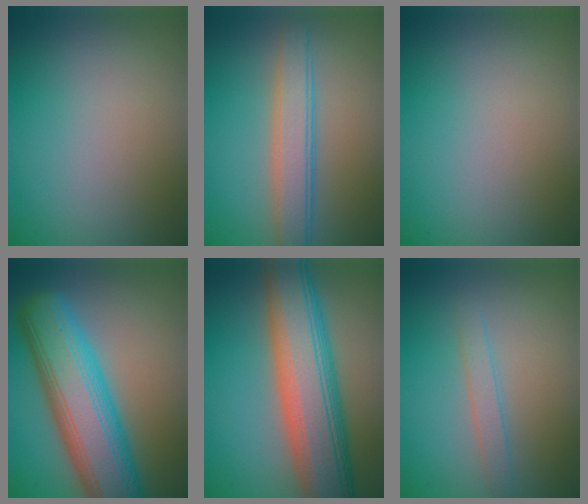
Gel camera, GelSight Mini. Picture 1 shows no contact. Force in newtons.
{"total": 4.2, "press": 4.2, "slide": 0.2}
{"total": 0.0}
{"total": 11.5, "press": 11.5, "slide": 0.5}
{"total": 11.4, "press": 11.4, "slide": 0.4}
{"total": 1.6, "press": 1.6, "slide": 0.1}